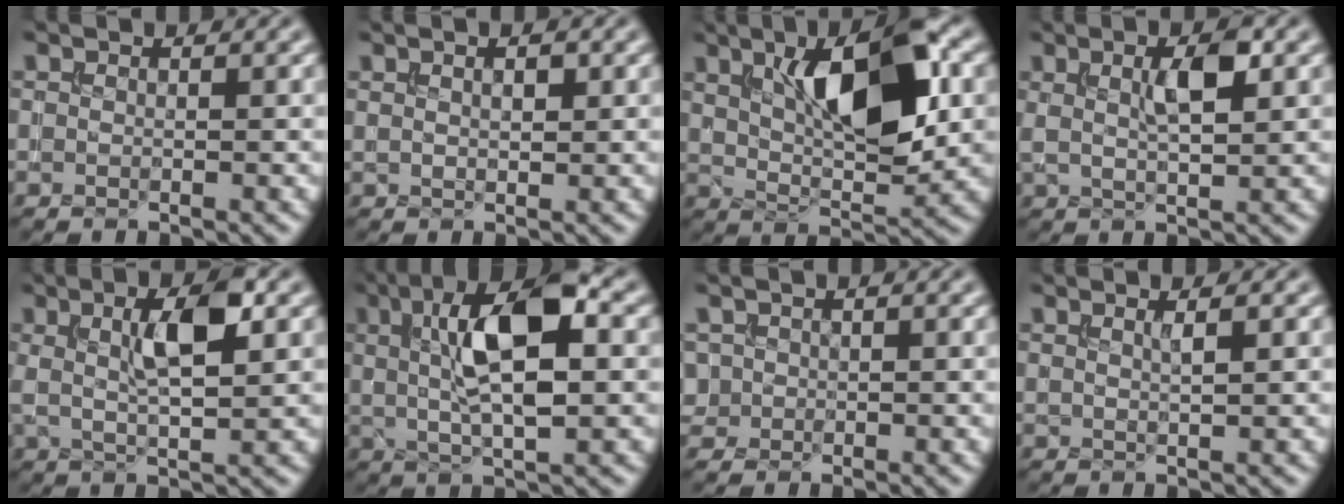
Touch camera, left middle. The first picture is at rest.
{"total": 1.5, "force": [0.7, 0.6, 1.2], "torque": [-0.020, -0.002, 0.015]}
{"total": 9.3, "force": [2.9, 3.5, 8.2], "torque": [-0.130, 0.008, 0.049]}
{"total": 3.7, "force": [1.3, 1.0, 3.4], "torque": [-0.059, 0.006, 0.022]}
{"total": 5.5, "force": [1.5, 1.4, 5.1], "torque": [-0.090, 0.006, 0.024]}
{"total": 9.2, "force": [2.3, 3.0, 8.4], "torque": [-0.139, 0.009, 0.032]}
{"total": 1.2, "force": [0.2, 1.2, 0.2], "torque": [0.000, -0.003, 0.008]}
{"total": 1.4, "force": [0.7, 0.3, 1.2], "torque": [-0.013, 0.003, 0.009]}